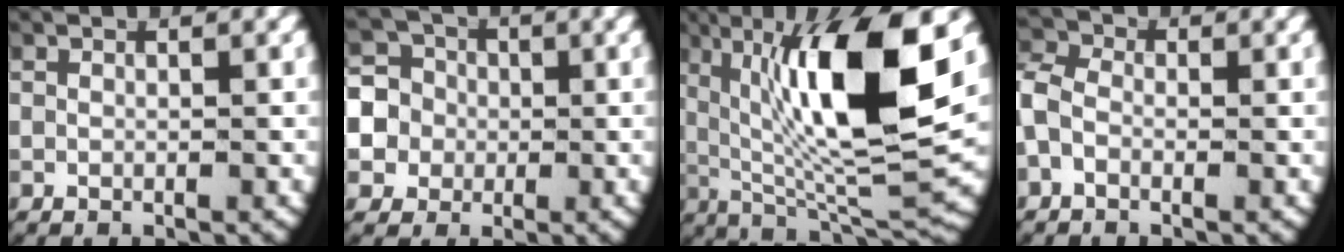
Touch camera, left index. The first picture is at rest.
{"total": 10.1, "force": [-0.5, 9.4, 3.4], "torque": [-0.112, -0.031, -0.014]}
{"total": 14.7, "force": [2.3, 5.3, 13.5], "torque": [-0.228, 0.000, 0.045]}
{"total": 4.3, "force": [-0.4, 3.7, 2.1], "torque": [-0.056, 0.003, -0.021]}